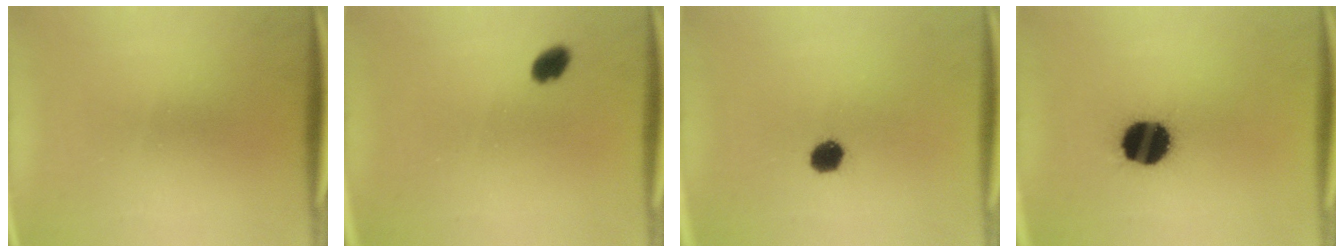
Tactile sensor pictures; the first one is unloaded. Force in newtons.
{"total": 2.8}
{"total": 4.3}
{"total": 14.7}